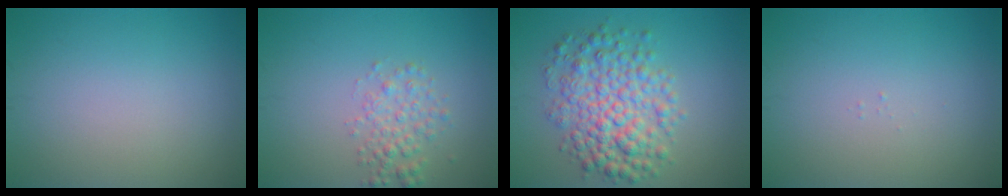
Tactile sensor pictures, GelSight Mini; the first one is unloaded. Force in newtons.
{"total": 2.3, "press": 2.3, "slide": 0.1}
{"total": 6.4, "press": 6.4, "slide": 0.1}
{"total": 0.0}